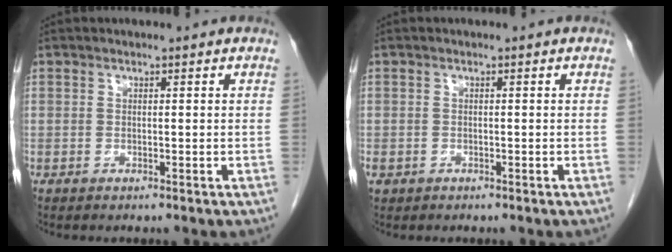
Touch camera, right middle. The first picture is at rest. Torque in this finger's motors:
{"motor_torque": [0.99, -1.14, 0.57, 0.11]}